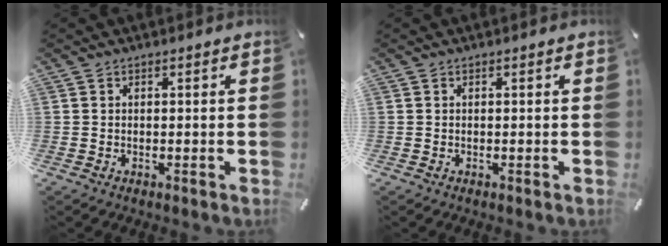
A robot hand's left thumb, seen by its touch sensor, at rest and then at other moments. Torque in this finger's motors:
{"motor_torque": [0.01, 0.02, 0.00, 0.00, 0.00]}